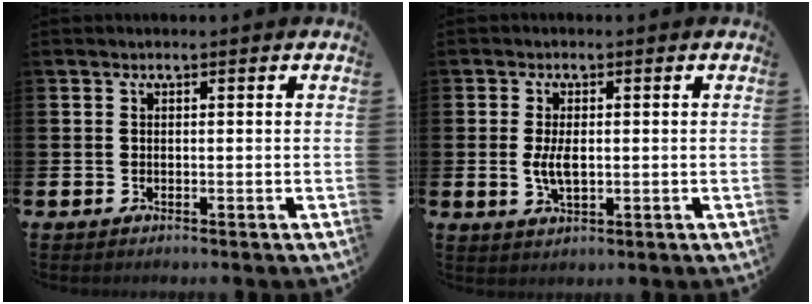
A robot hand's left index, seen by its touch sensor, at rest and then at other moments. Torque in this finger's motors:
{"motor_torque": [0.95, 0.38, 0.29, 0.12]}